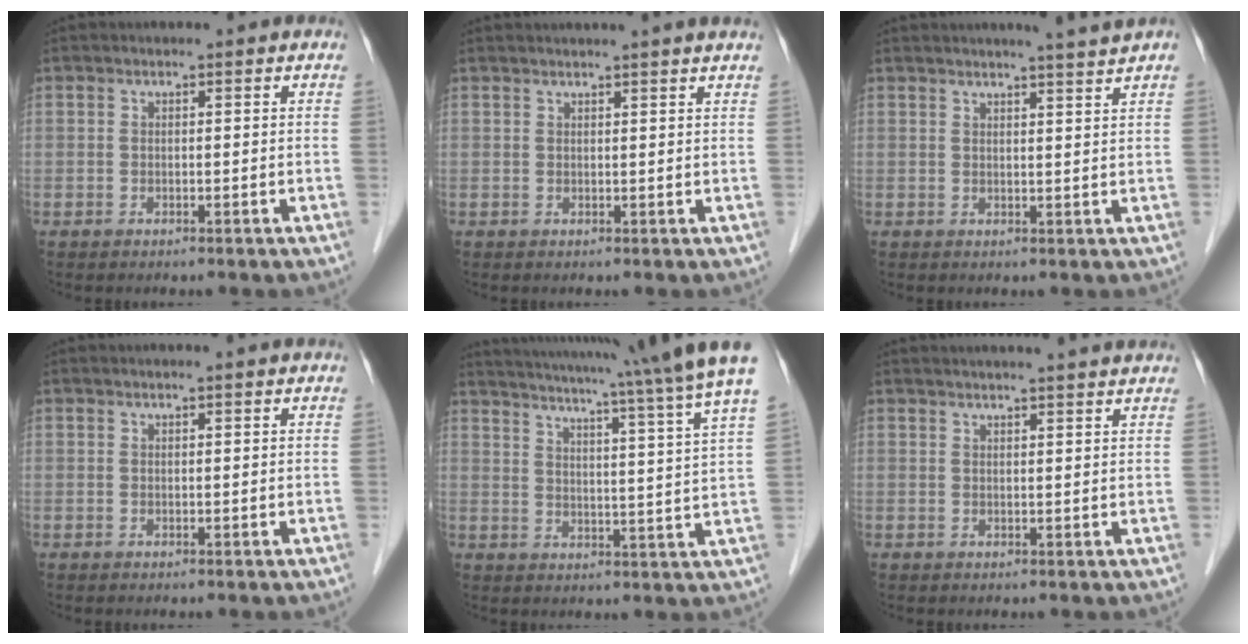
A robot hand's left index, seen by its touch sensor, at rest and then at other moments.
{"total": 5.4, "force": [4.9, -0.8, 2.2], "torque": [-0.024, 0.021, 0.050]}
{"total": 4.2, "force": [3.7, -1.1, 1.5], "torque": [-0.024, -0.006, 0.042]}
{"total": 2.3, "force": [2.1, -0.2, 0.8], "torque": [-0.011, 0.011, 0.027]}
{"total": 21.7, "force": [18.8, -2.0, 10.7], "torque": [-0.177, -0.048, 0.230]}
{"total": 10.1, "force": [9.4, -0.2, 3.7], "torque": [-0.052, 0.019, 0.104]}